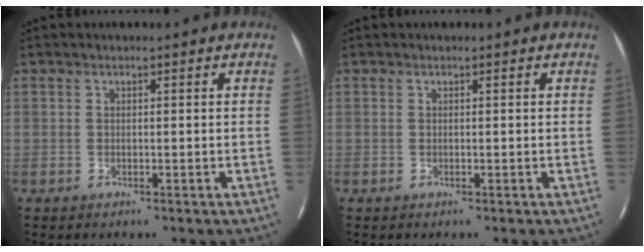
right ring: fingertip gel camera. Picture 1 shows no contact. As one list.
[{"total": 0.0}]